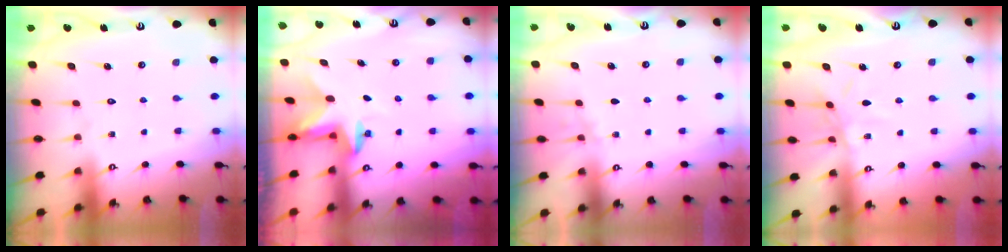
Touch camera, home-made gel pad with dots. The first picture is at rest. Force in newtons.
{"total": 2.5, "press": 2.5, "slide": 0.4}
{"total": 2.2, "press": 1.4, "slide": 1.7}
{"total": 6.8, "press": 6.7, "slide": 0.5}